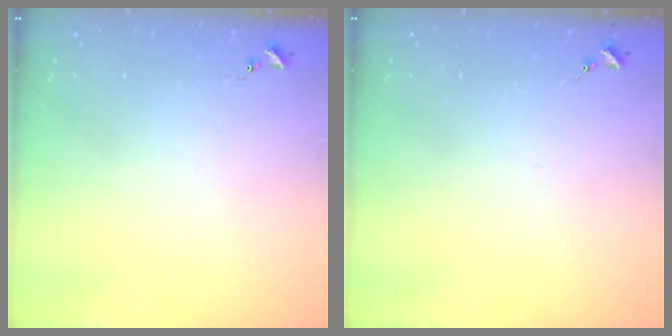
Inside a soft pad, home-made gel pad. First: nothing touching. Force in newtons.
{"total": 0.0}